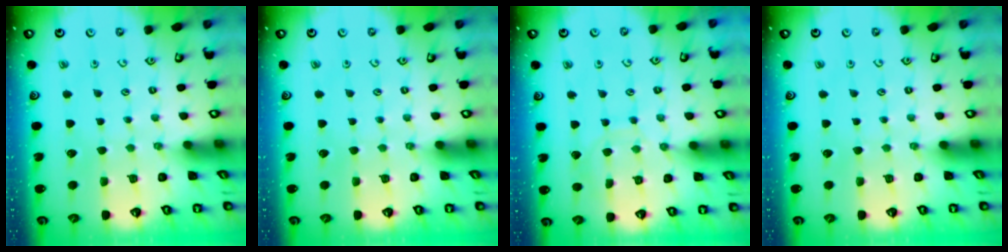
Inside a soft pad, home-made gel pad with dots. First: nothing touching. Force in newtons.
{"total": 0.0}
{"total": 6.3, "press": 6.3, "slide": 0.3}
{"total": 0.0}